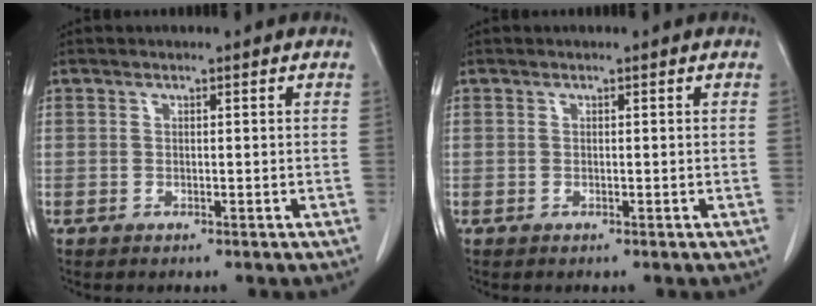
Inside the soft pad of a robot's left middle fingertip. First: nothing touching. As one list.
[{"total": 0.0}]